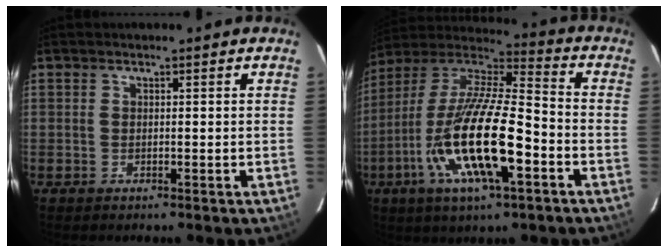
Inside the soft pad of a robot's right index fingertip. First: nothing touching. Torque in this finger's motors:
{"motor_torque": [1.47, -0.67, 1.06, 0.21]}